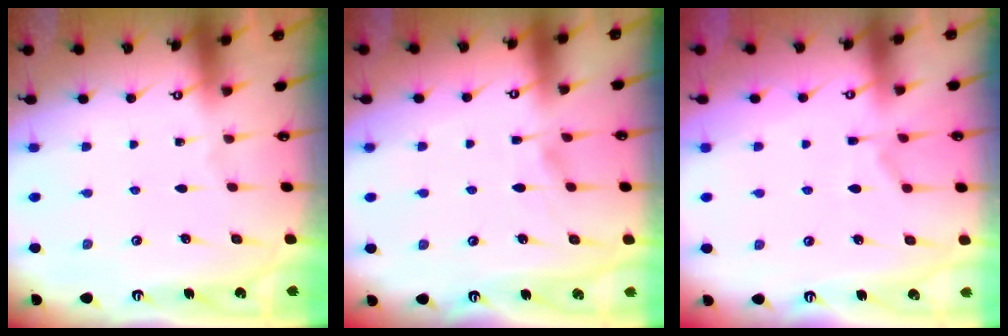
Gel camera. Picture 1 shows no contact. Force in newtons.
{"total": 4.8, "press": 4.8, "slide": 0.5}
{"total": 1.9, "press": 1.4, "slide": 1.3}